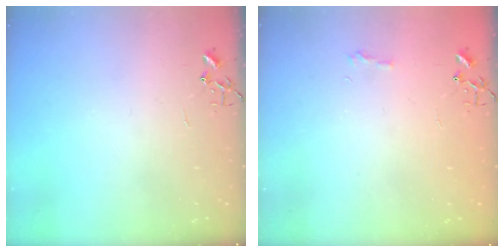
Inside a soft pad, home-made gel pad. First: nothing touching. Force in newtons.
{"total": 6.0, "press": 6.0, "slide": 0.6}